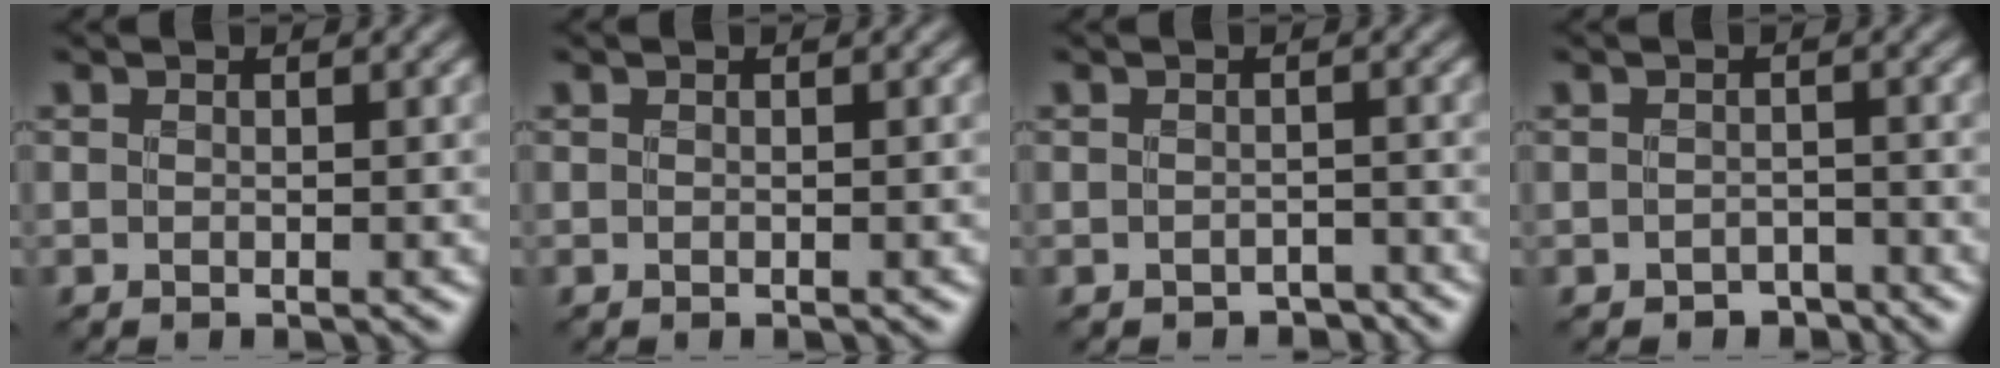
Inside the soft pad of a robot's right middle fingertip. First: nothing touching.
{"total": 0.0}
{"total": 1.3, "force": [-1.1, 0.6, 0.2], "torque": [-0.002, -0.002, -0.017]}
{"total": 1.3, "force": [-1.1, 0.7, 0.3], "torque": [-0.004, 0.001, -0.019]}